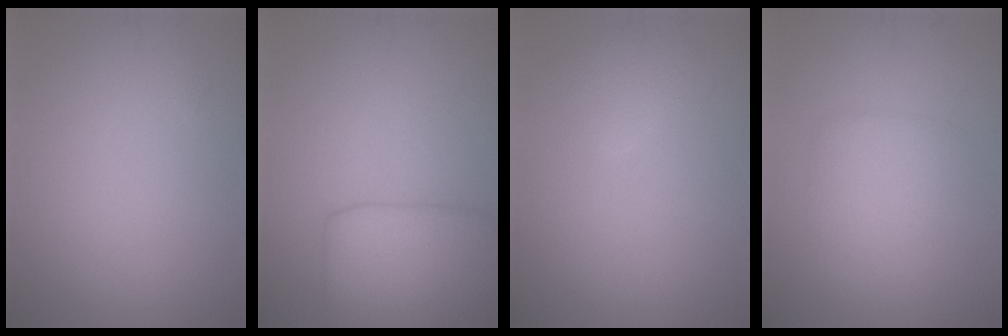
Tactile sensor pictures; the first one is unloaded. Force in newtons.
{"total": 6.0, "press": 6.0, "slide": 0.3}
{"total": 1.5, "press": 1.5, "slide": 0.1}
{"total": 2.8, "press": 2.8, "slide": 0.0}